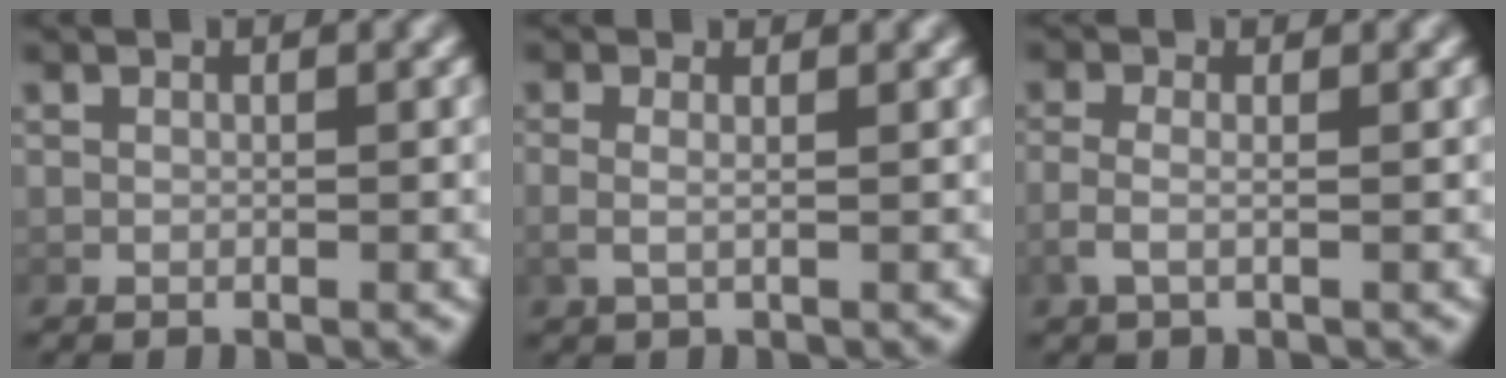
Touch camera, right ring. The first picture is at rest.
{"total": 1.7, "force": [0.2, 0.6, 1.6], "torque": [-0.046, -0.007, 0.007]}
{"total": 1.9, "force": [-0.6, 0.7, 1.7], "torque": [-0.050, -0.011, -0.006]}